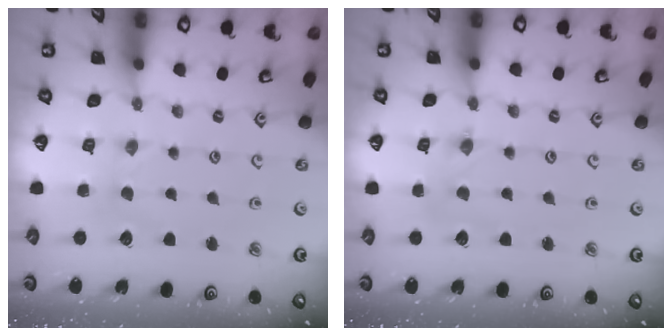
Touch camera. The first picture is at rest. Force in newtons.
{"total": 1.0, "press": 1.0, "slide": 0.2}